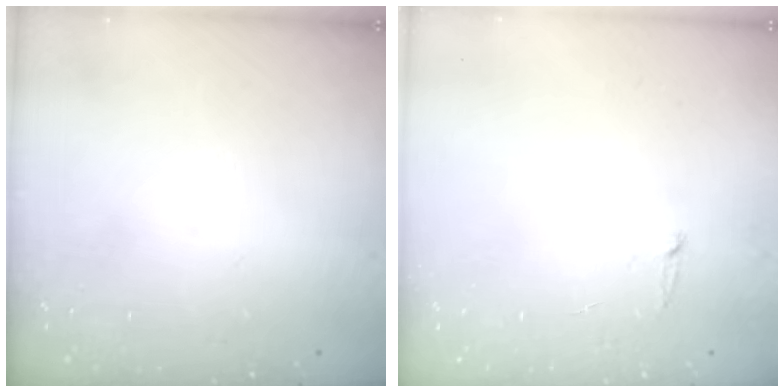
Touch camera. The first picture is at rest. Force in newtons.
{"total": 2.5, "press": 2.5, "slide": 0.2}